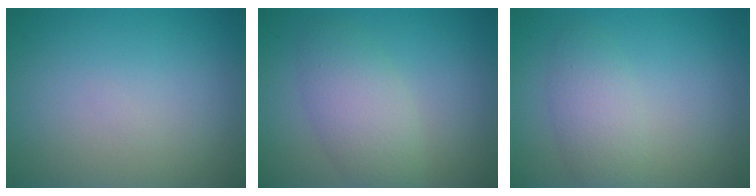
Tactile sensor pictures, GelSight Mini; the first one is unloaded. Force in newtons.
{"total": 4.0, "press": 4.0, "slide": 0.2}
{"total": 2.8, "press": 2.8, "slide": 0.1}